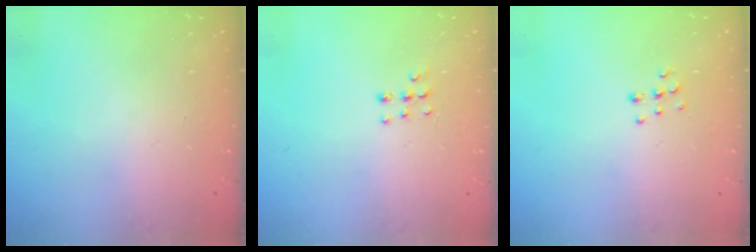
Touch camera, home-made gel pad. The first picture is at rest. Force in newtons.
{"total": 5.9, "press": 5.8, "slide": 0.7}
{"total": 5.8, "press": 5.8, "slide": 0.4}